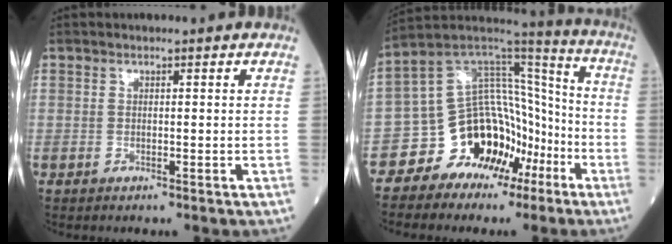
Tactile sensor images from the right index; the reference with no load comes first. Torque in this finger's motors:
{"motor_torque": [0.34, -0.10, 0.20, 0.02]}